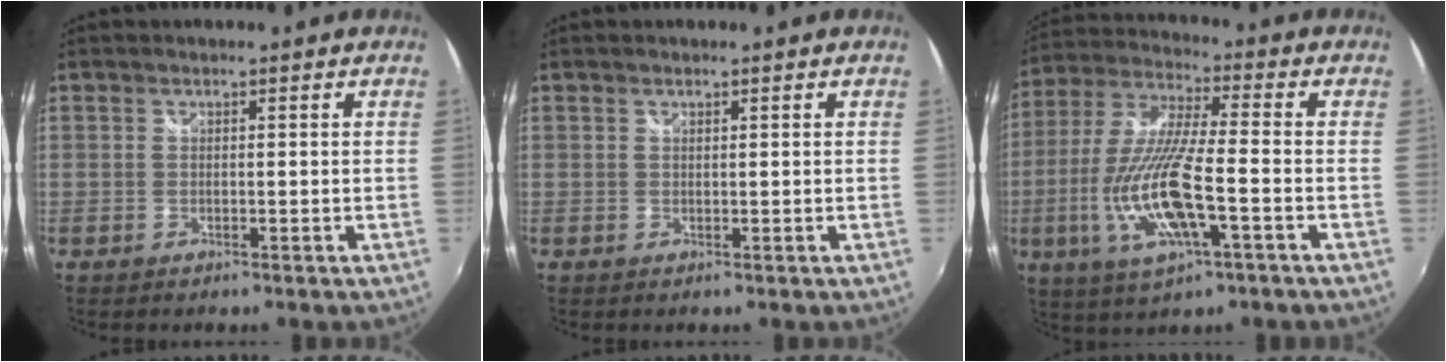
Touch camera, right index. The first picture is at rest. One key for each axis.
{"total": 0.0}
{"total": 16.6, "fx": -5.1, "fy": 3.7, "fz": 15.3, "tx": -0.321, "ty": -0.019, "tz": -0.096}